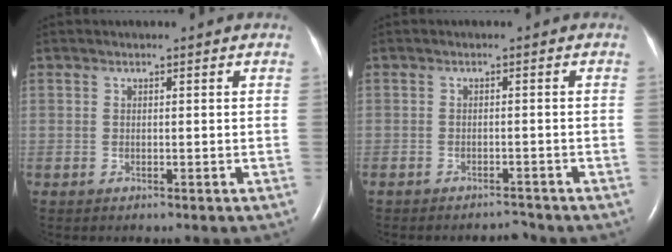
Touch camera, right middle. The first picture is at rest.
{"total": 1.8, "force": [-1.7, 0.3, 0.2], "torque": [-0.001, -0.003, -0.023]}